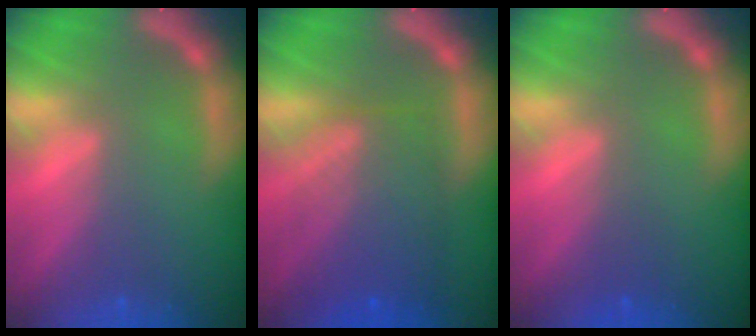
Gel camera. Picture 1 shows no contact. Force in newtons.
{"total": 7.5}
{"total": 1.0}